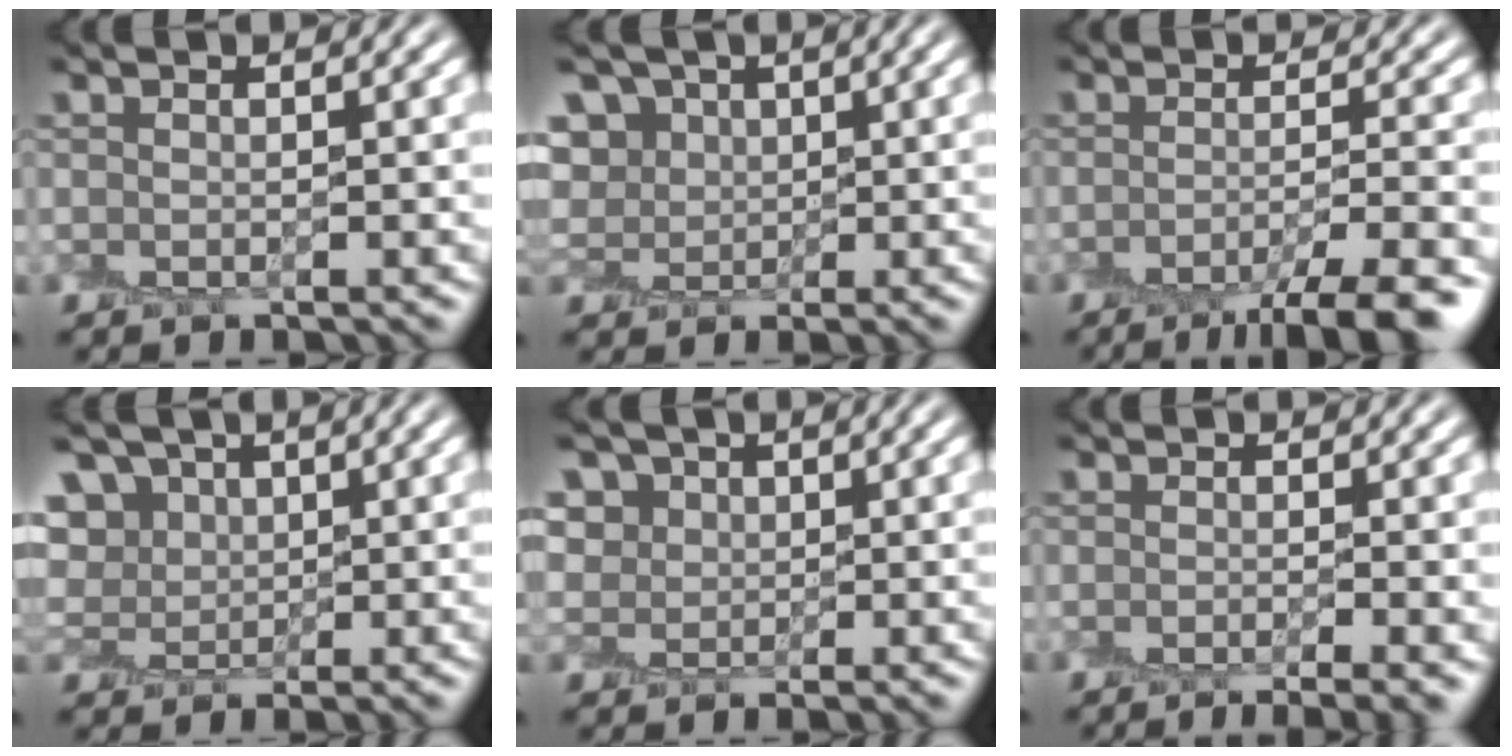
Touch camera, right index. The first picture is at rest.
{"total": 5.2, "force": [3.1, 3.7, 1.9], "torque": [-0.035, 0.021, 0.034]}
{"total": 6.2, "force": [-4.1, 1.0, 4.5], "torque": [-0.058, -0.006, -0.061]}
{"total": 5.3, "force": [3.1, 3.8, 2.0], "torque": [-0.033, 0.022, 0.037]}
{"total": 6.8, "force": [4.4, 4.7, 2.1], "torque": [-0.040, 0.020, 0.049]}
{"total": 3.4, "force": [-1.9, 0.7, 2.8], "torque": [-0.029, -0.014, -0.022]}